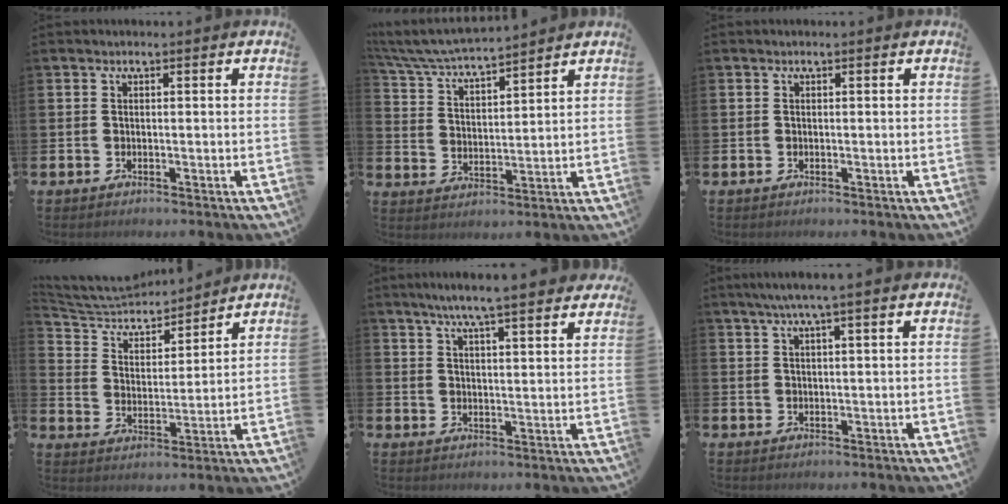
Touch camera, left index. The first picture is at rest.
{"total": 5.9, "force": [5.7, 0.5, 1.4], "torque": [-0.050, -0.041, 0.097]}
{"total": 0.0}
{"total": 6.9, "force": [6.6, 1.7, 1.3], "torque": [-0.060, -0.050, 0.111]}
{"total": 6.4, "force": [5.9, -0.1, 2.4], "torque": [-0.061, -0.026, 0.104]}
{"total": 3.8, "force": [2.9, -0.3, 2.4], "torque": [-0.059, 0.000, 0.053]}